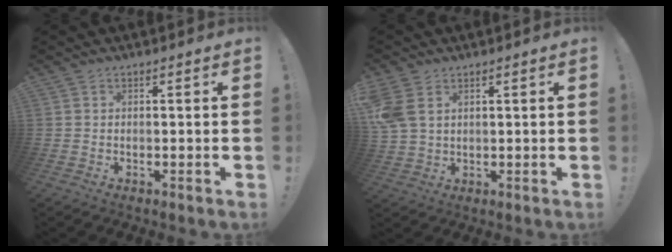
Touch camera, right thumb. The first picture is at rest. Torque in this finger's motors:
{"motor_torque": [1.11, 1.17, 0.74, 0.64, 0.33]}